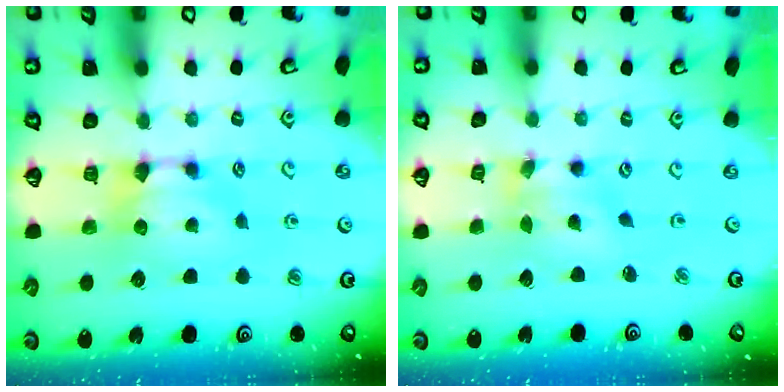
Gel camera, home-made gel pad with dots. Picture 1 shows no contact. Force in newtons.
{"total": 1.8, "press": 1.1, "slide": 1.4}